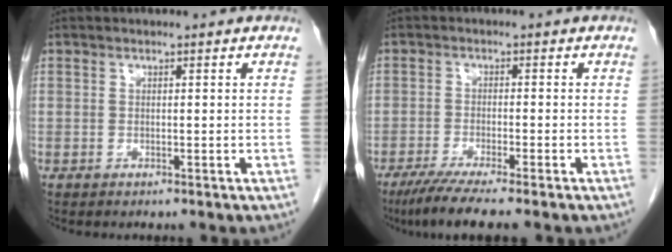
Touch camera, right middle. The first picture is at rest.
{"total": 6.9, "force": [-5.3, -0.2, 4.5], "torque": [-0.071, -0.018, -0.086]}